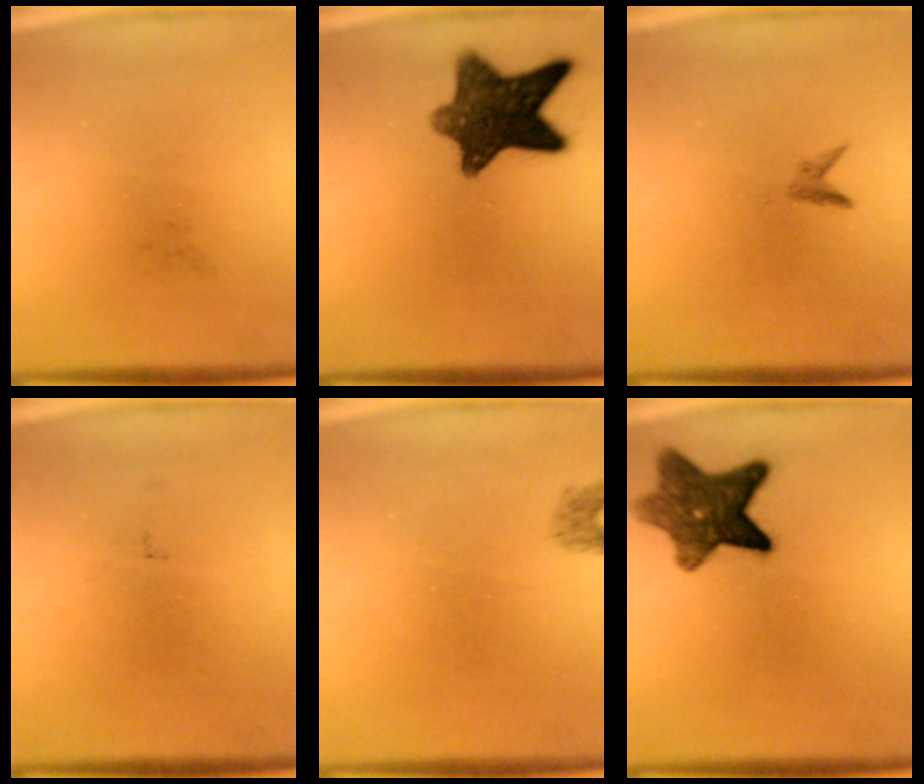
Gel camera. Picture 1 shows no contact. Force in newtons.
{"total": 11.3}
{"total": 0.8}
{"total": 0.0}
{"total": 1.0}
{"total": 9.3}